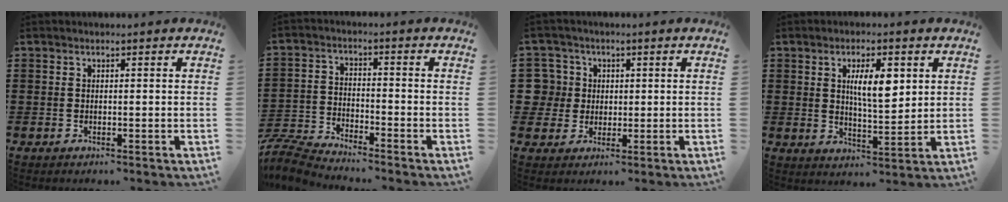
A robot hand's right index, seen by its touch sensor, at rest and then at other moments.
{"total": 6.0, "force": [-5.9, 0.3, 0.8], "torque": [-0.038, -0.002, -0.123]}
{"total": 5.3, "force": [0.6, 5.2, 0.8], "torque": [-0.055, 0.012, 0.007]}
{"total": 6.7, "force": [2.2, 2.3, 6.0], "torque": [-0.106, 0.000, 0.032]}